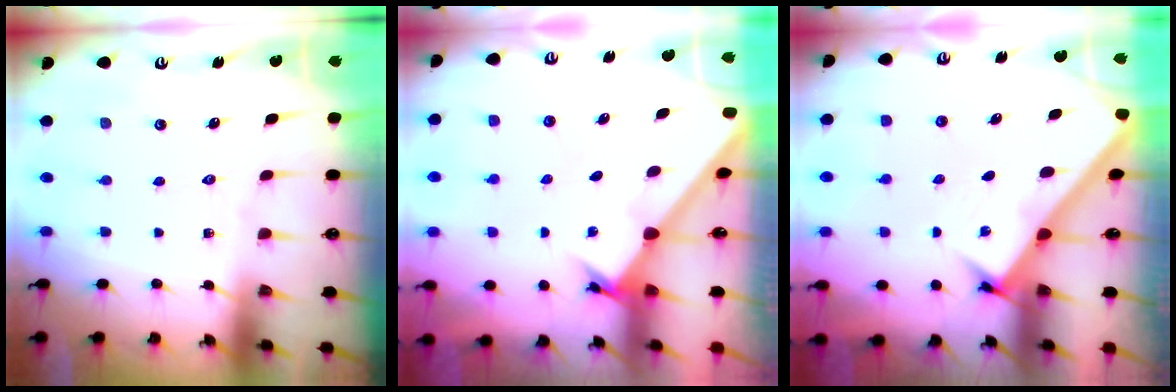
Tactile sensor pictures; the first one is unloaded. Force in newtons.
{"total": 1.8, "press": 1.8, "slide": 0.2}
{"total": 2.6, "press": 2.6, "slide": 0.3}